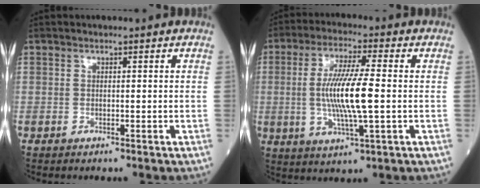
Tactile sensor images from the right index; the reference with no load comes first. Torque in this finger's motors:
{"motor_torque": [1.42, -0.24, 0.89, 0.21]}